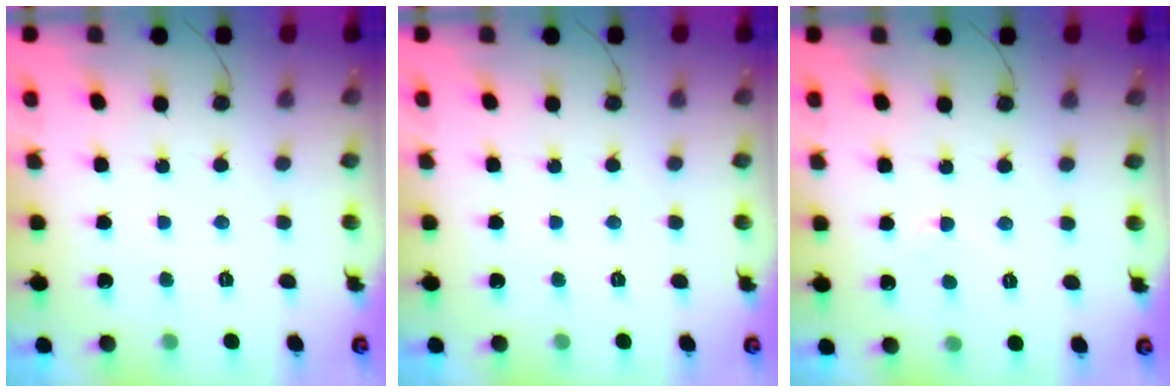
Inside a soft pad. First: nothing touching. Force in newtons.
{"total": 0.0}
{"total": 2.9, "press": 2.9, "slide": 0.2}